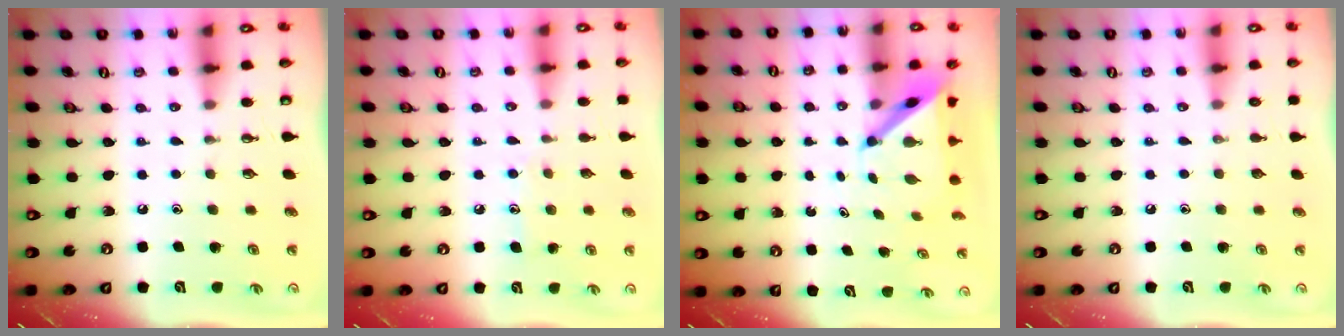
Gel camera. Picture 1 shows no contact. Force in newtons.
{"total": 6.4, "press": 6.4, "slide": 0.4}
{"total": 4.8, "press": 4.8, "slide": 0.2}
{"total": 0.0}